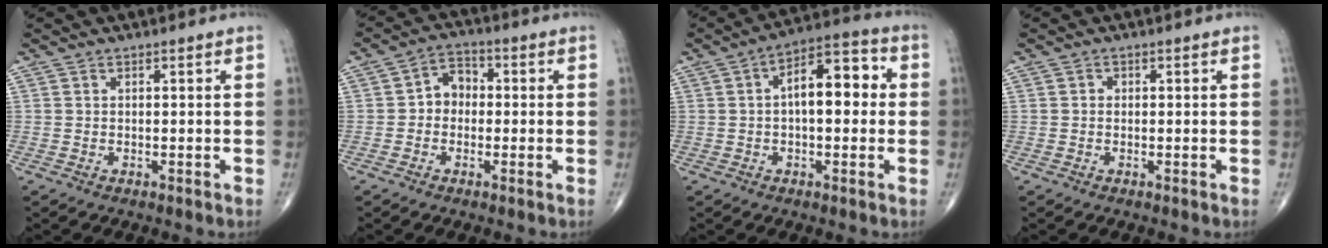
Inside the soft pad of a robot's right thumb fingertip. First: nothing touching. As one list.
[{"total": 5.1, "force": [-0.4, 4.2, 2.9], "torque": [-0.024, 0.022, -0.021]}, {"total": 11.1, "force": [1.1, 5.4, 9.6], "torque": [-0.123, 0.032, 0.005]}, {"total": 0.7, "force": [-0.1, 0.7, 0.2], "torque": [0.002, 0.002, -0.004]}]